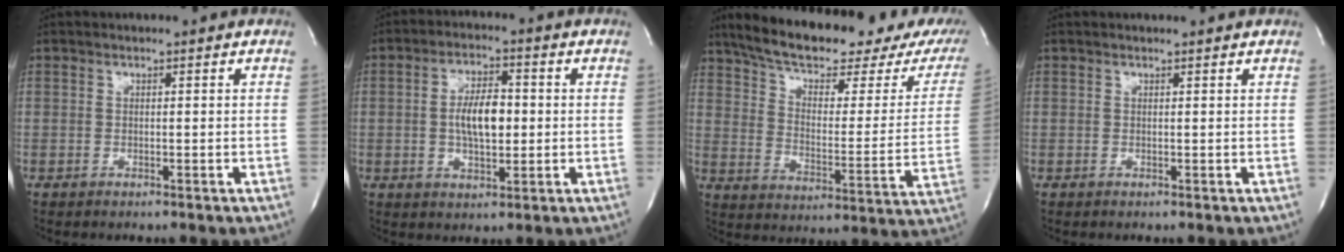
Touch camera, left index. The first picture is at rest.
{"total": 7.1, "force": [-0.1, 2.9, 6.5], "torque": [-0.122, 0.007, -0.003]}
{"total": 24.9, "force": [19.3, 6.6, 14.3], "torque": [-0.212, 0.007, 0.255]}
{"total": 1.4, "force": [1.4, -0.1, 0.2], "torque": [-0.010, 0.002, 0.014]}